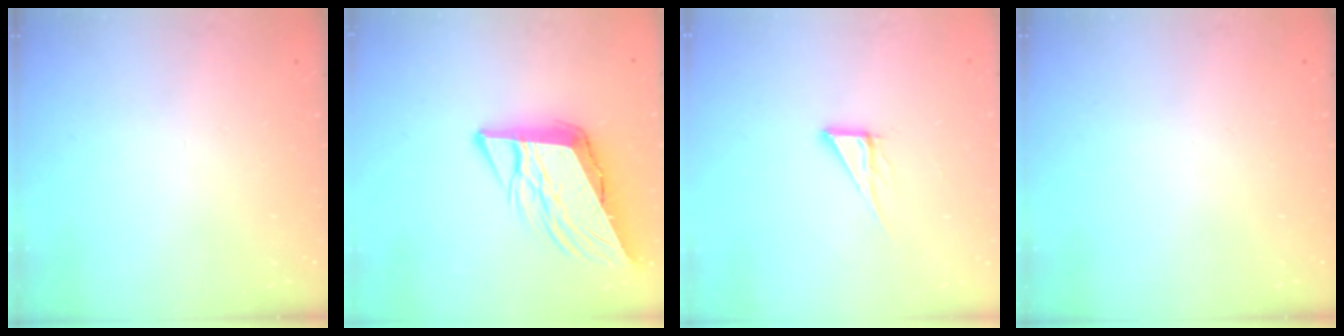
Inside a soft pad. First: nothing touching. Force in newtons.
{"total": 12.3, "press": 11.7, "slide": 3.6}
{"total": 6.1, "press": 6.1, "slide": 0.3}
{"total": 0.0}